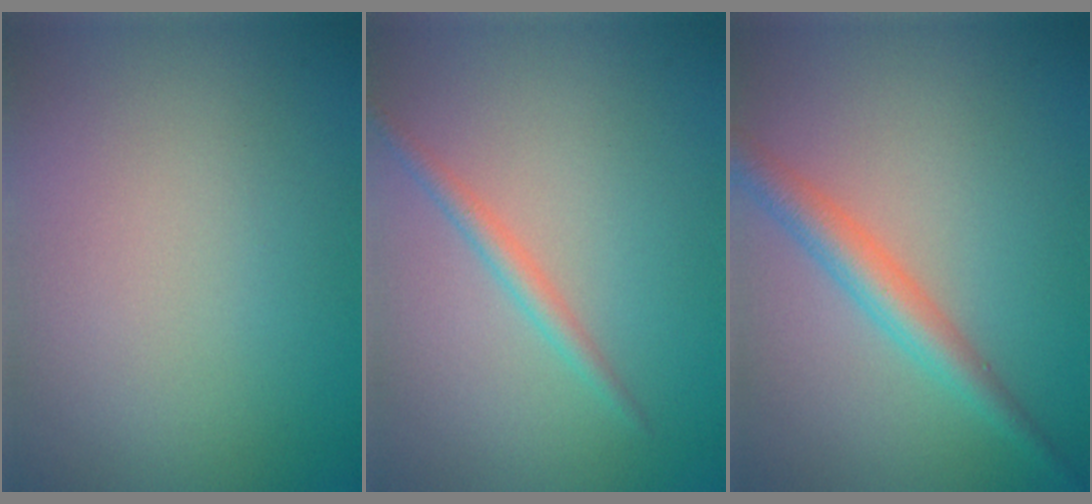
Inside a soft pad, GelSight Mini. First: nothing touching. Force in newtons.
{"total": 1.6, "press": 1.6, "slide": 0.1}
{"total": 3.3, "press": 3.3, "slide": 0.1}